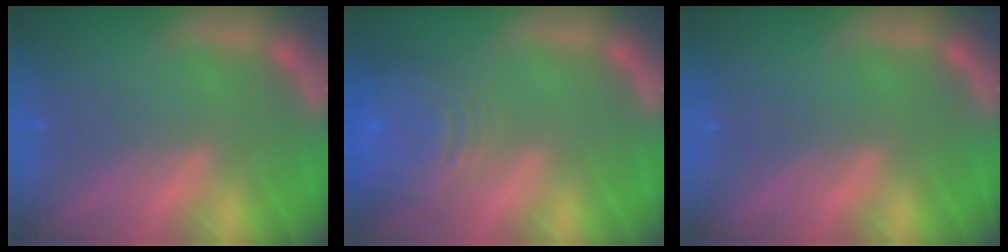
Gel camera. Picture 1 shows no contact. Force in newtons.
{"total": 10.0}
{"total": 0.0}